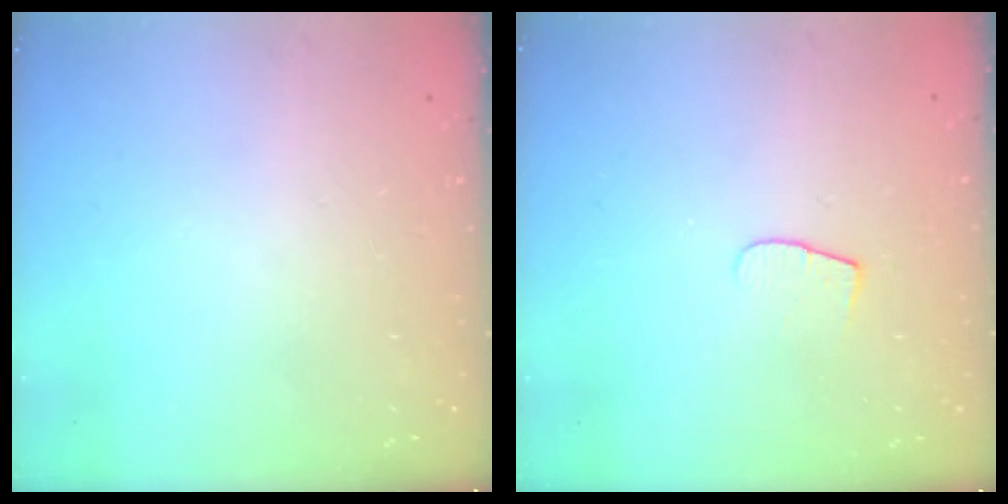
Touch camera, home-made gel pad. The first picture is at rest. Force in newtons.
{"total": 5.2, "press": 5.2, "slide": 0.6}